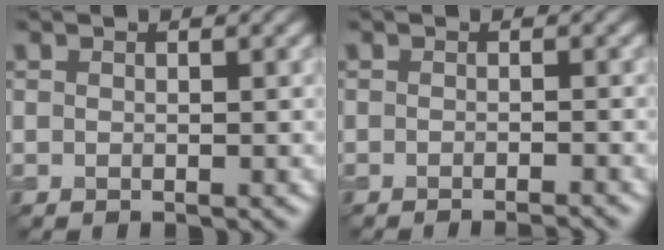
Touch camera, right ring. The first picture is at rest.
{"total": 1.9, "force": [-1.5, 0.3, 1.3], "torque": [-0.007, 0.000, -0.025]}